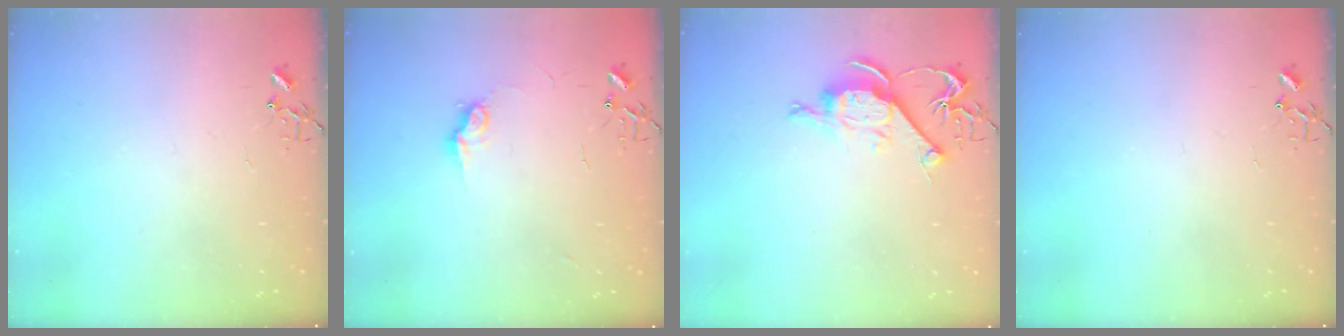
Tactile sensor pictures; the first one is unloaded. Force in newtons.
{"total": 8.0, "press": 8.0, "slide": 0.4}
{"total": 9.6, "press": 9.6, "slide": 0.2}
{"total": 0.0}